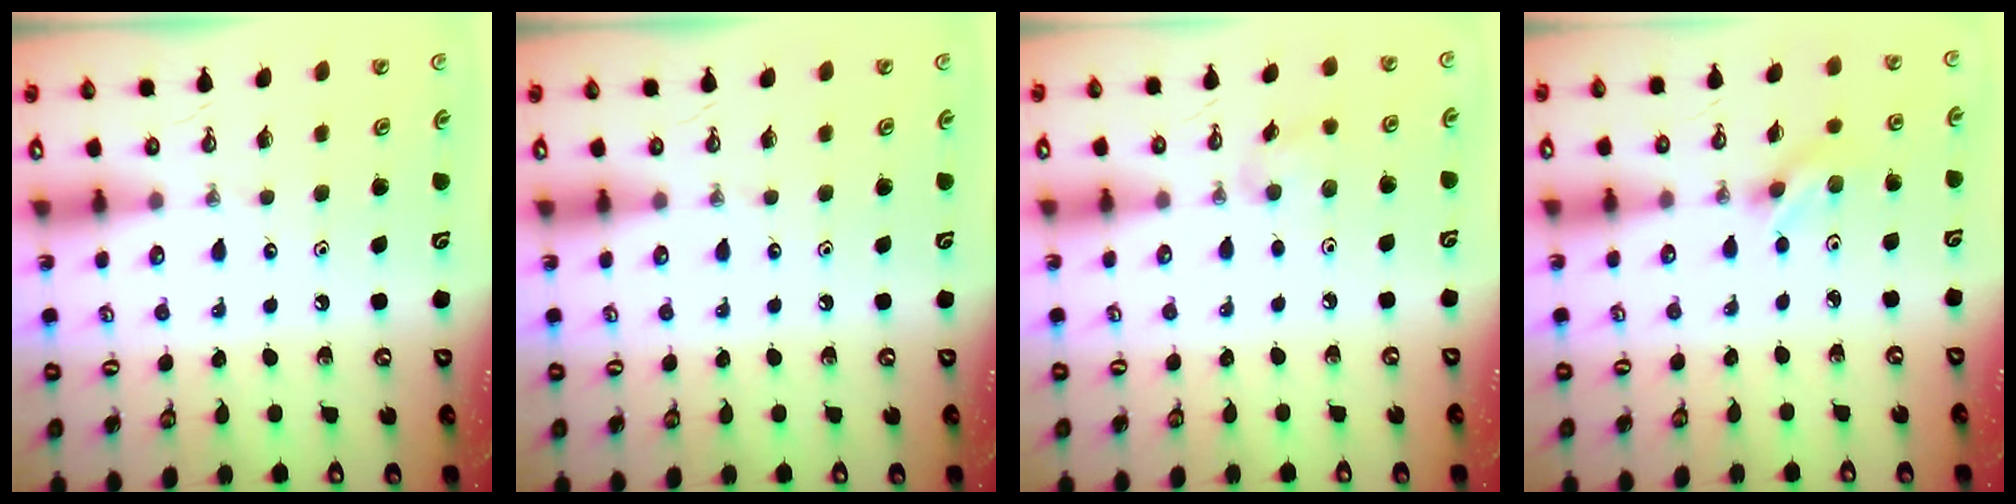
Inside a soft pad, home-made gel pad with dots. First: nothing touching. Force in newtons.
{"total": 0.0}
{"total": 5.8, "press": 5.4, "slide": 2.1}
{"total": 2.2, "press": 2.1, "slide": 0.6}